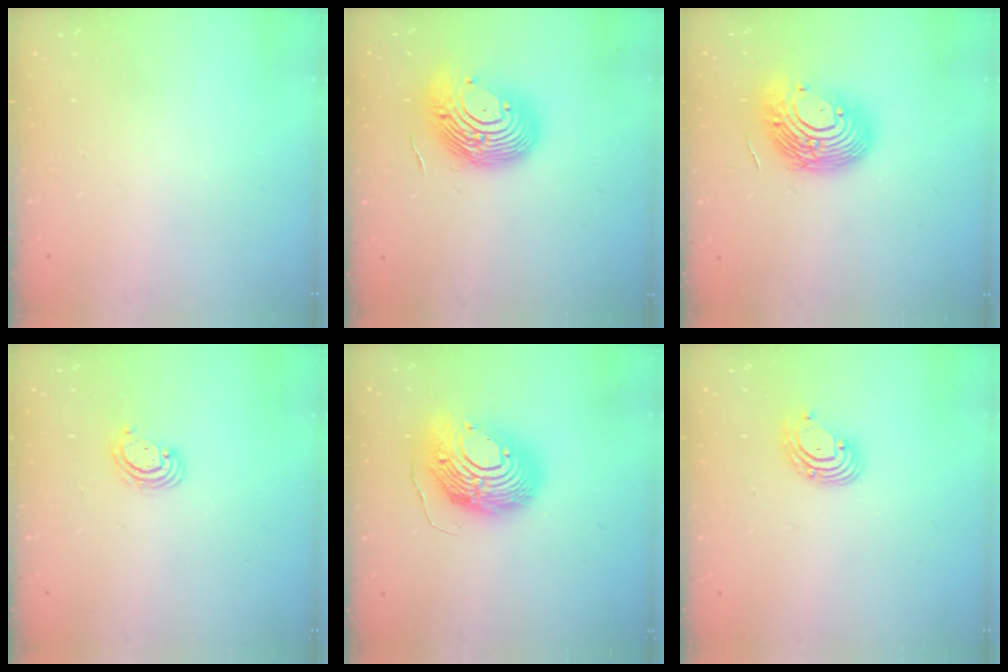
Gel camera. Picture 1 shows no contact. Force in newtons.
{"total": 16.3, "press": 15.8, "slide": 4.1}
{"total": 15.1, "press": 14.8, "slide": 2.7}
{"total": 3.0, "press": 2.9, "slide": 0.3}
{"total": 16.9, "press": 16.8, "slide": 1.6}
{"total": 4.8, "press": 4.7, "slide": 0.5}